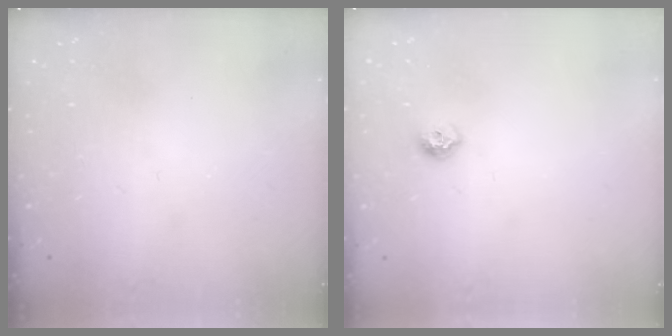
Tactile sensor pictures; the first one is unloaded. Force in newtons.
{"total": 6.4, "press": 6.3, "slide": 0.9}